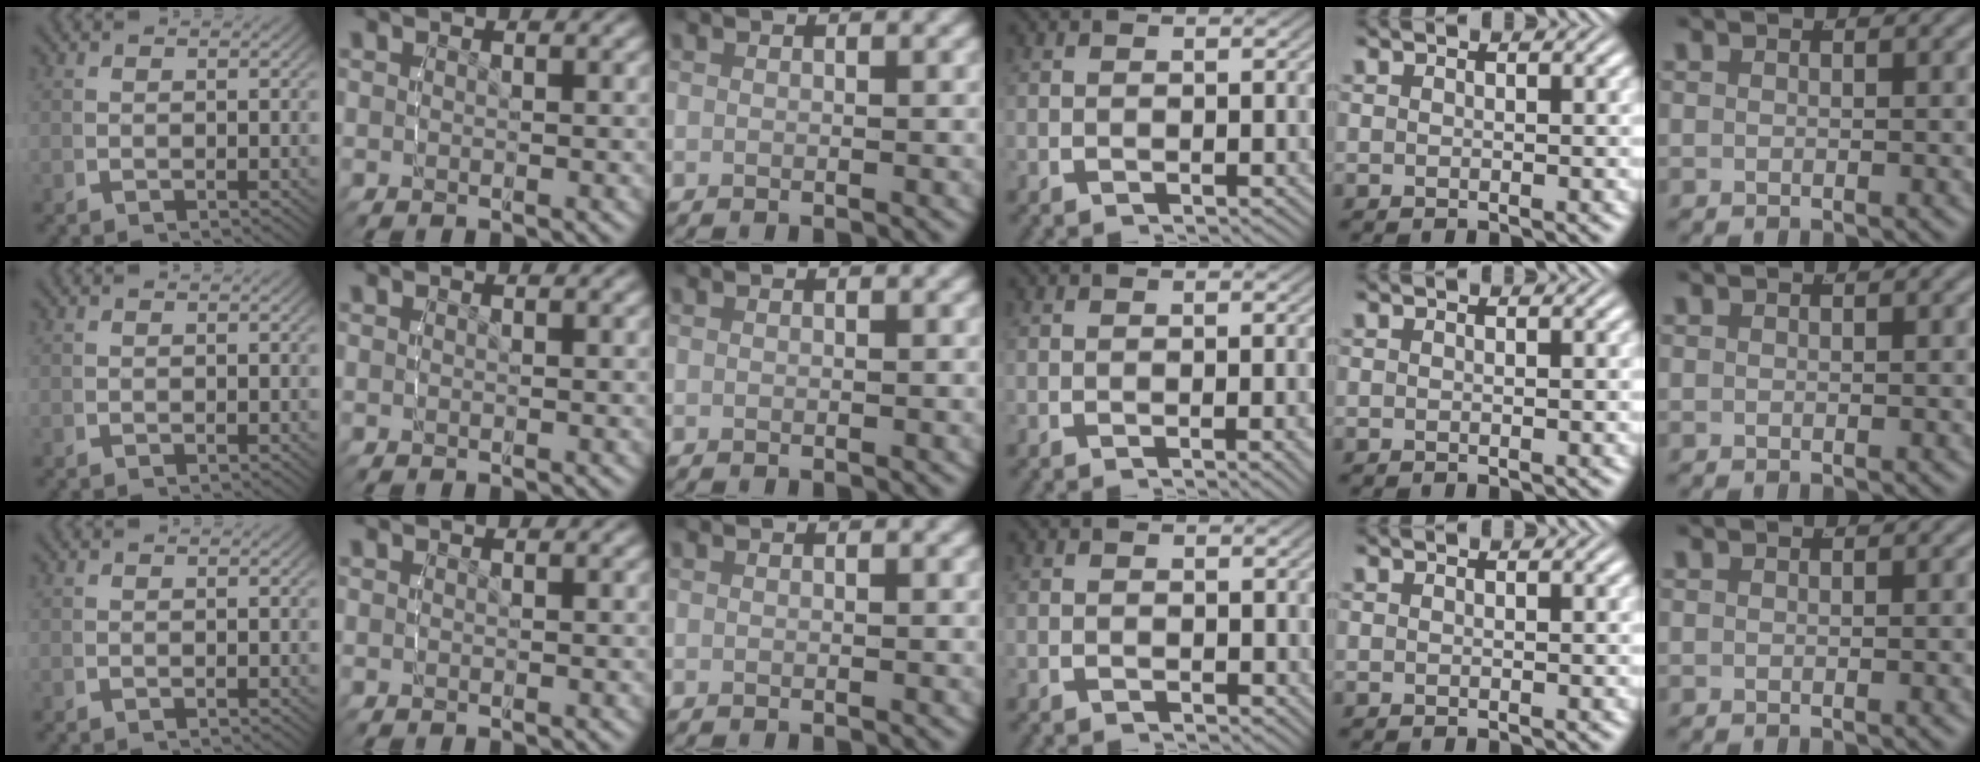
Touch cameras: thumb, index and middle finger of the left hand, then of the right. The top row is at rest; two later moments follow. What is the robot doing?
{"motion": "lift_and_place", "object": "cubes"}